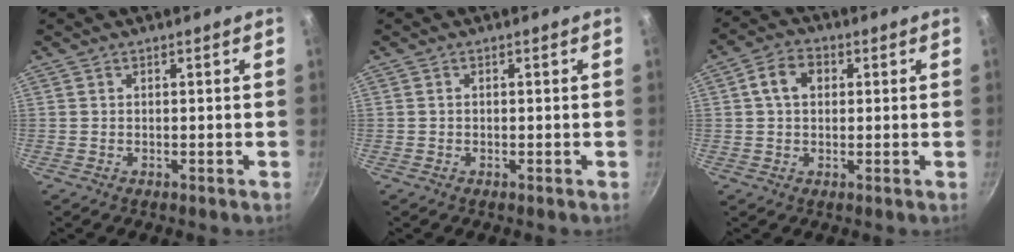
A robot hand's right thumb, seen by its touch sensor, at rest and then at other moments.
{"total": 0.0}
{"total": 6.0, "force": [1.3, 4.4, 3.9], "torque": [-0.052, 0.012, 0.014]}